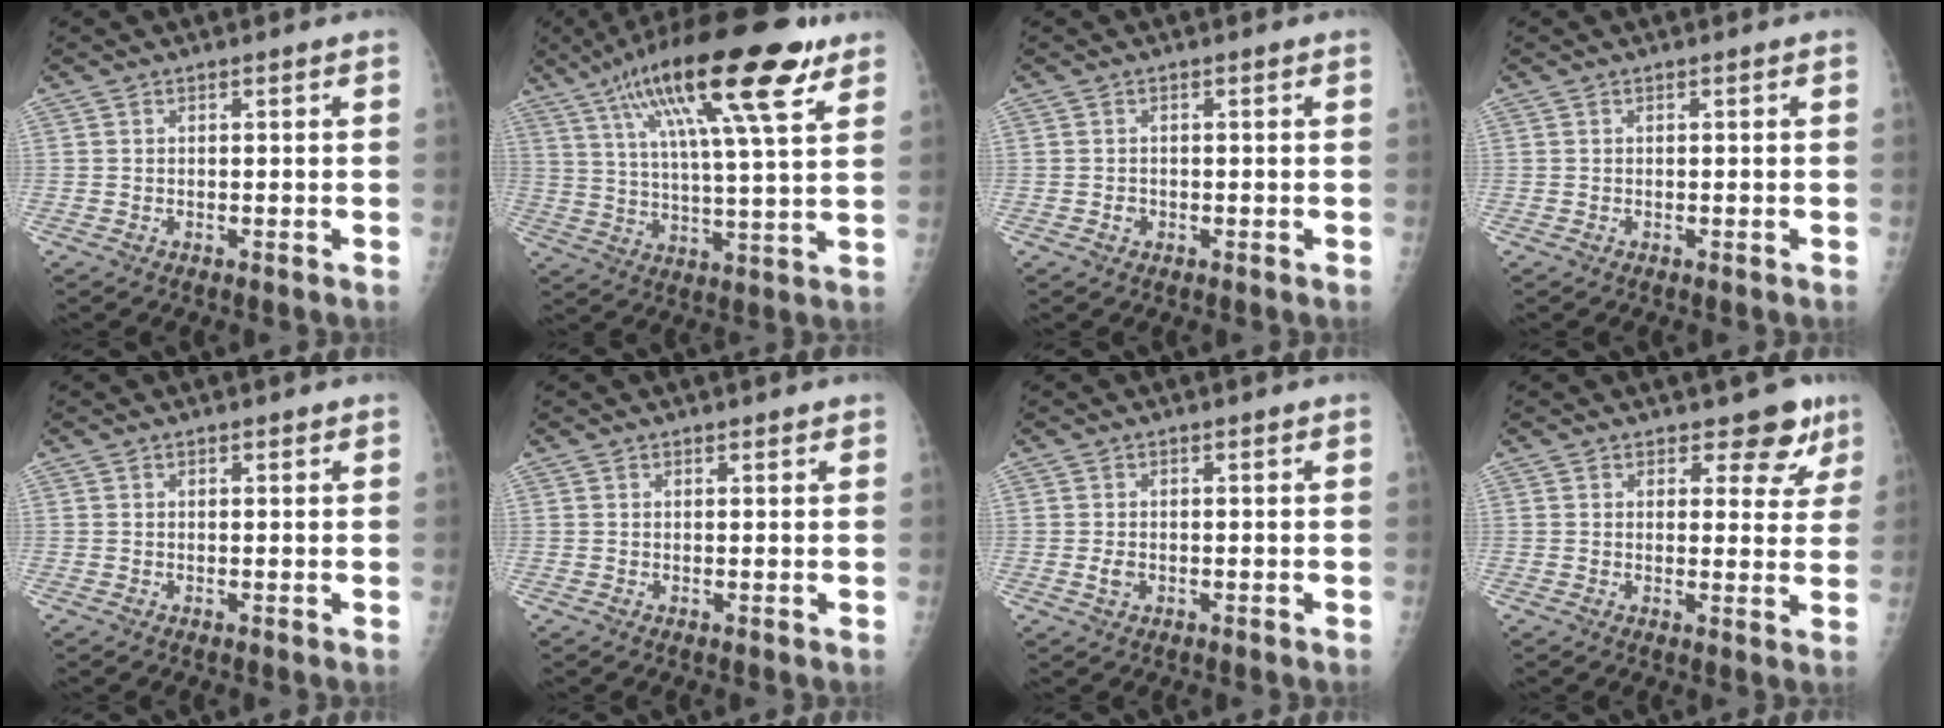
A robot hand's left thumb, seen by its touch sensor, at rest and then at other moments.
{"total": 23.1, "force": [12.3, 5.1, 18.9], "torque": [-0.309, -0.013, 0.201]}
{"total": 1.0, "force": [-0.3, 0.9, 0.3], "torque": [-0.001, 0.003, -0.005]}
{"total": 0.0}
{"total": 0.7, "force": [0.5, 0.3, 0.2], "torque": [0.001, -0.004, 0.005]}
{"total": 0.9, "force": [0.8, 0.4, 0.1], "torque": [0.003, -0.006, 0.008]}
{"total": 1.6, "force": [-0.2, 1.1, 1.1], "torque": [-0.018, -0.001, -0.002]}
{"total": 6.2, "force": [4.7, 3.5, 2.2], "torque": [0.009, -0.029, 0.049]}